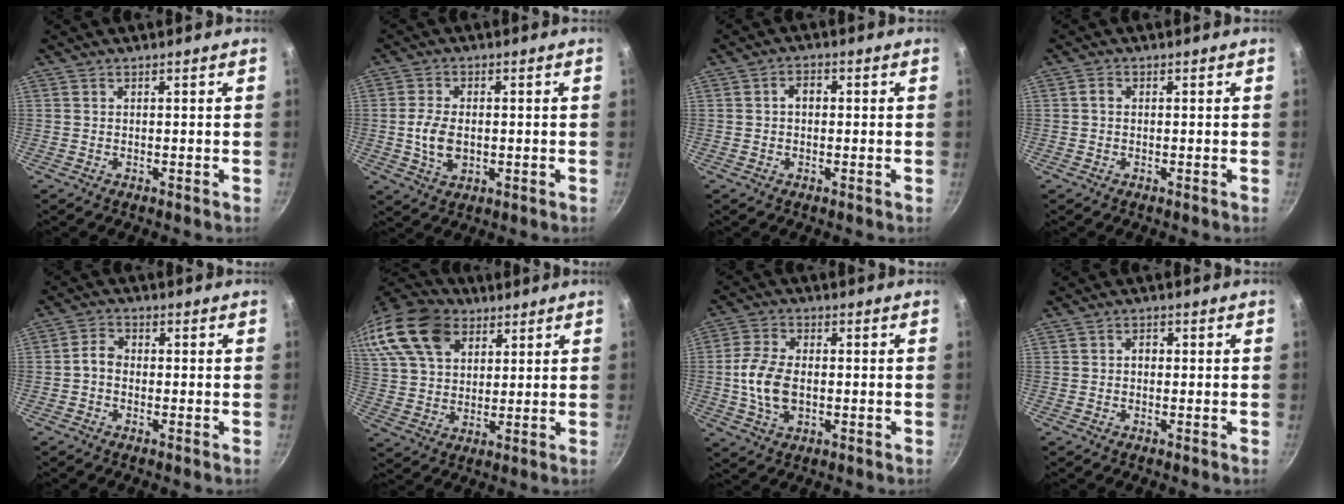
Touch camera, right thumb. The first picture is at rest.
{"total": 6.7, "force": [-0.5, 4.2, 5.2], "torque": [-0.099, 0.004, -0.007]}
{"total": 2.5, "force": [0.0, 1.8, 1.7], "torque": [-0.017, 0.009, -0.003]}
{"total": 1.2, "force": [-0.1, 0.9, 0.7], "torque": [-0.012, 0.006, -0.003]}
{"total": 3.1, "force": [-0.7, 2.3, 1.9], "torque": [-0.032, 0.018, -0.024]}
{"total": 22.7, "force": [11.6, 15.2, 12.4], "torque": [-0.271, 0.019, 0.215]}
{"total": 9.4, "force": [-0.7, 5.9, 7.4], "torque": [-0.143, 0.010, -0.017]}
{"total": 1.7, "force": [-0.1, 1.3, 1.0], "torque": [-0.012, 0.005, -0.004]}